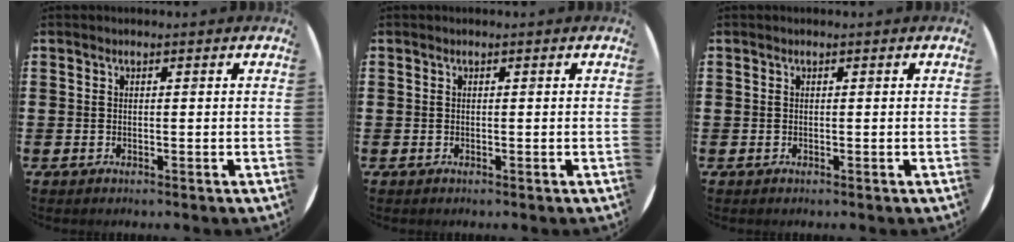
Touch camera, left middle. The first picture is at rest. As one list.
[{"total": 0.0}, {"total": 0.0}]